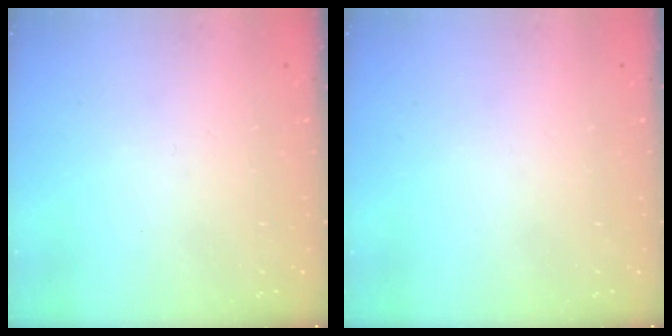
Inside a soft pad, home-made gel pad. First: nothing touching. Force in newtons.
{"total": 0.0}